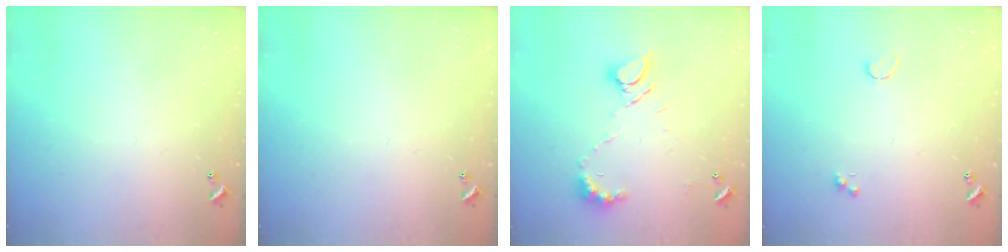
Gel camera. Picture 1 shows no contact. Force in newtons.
{"total": 0.0}
{"total": 8.2, "press": 8.1, "slide": 0.9}
{"total": 1.2, "press": 1.1, "slide": 0.6}